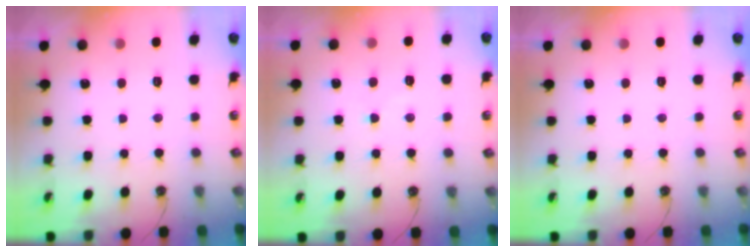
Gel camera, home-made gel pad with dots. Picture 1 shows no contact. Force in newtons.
{"total": 0.7, "press": 0.5, "slide": 0.5}
{"total": 0.0}